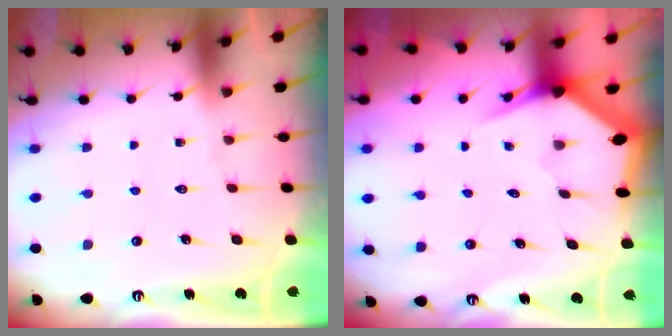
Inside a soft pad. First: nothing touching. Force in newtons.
{"total": 3.8, "press": 3.8, "slide": 0.1}